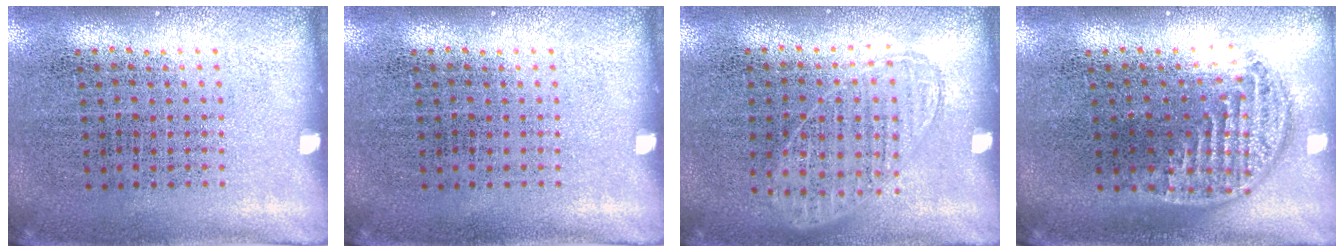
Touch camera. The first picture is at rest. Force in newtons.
{"total": 0.0}
{"total": 0.8, "press": 0.7, "slide": 0.3}
{"total": 1.3, "press": 1.1, "slide": 0.6}